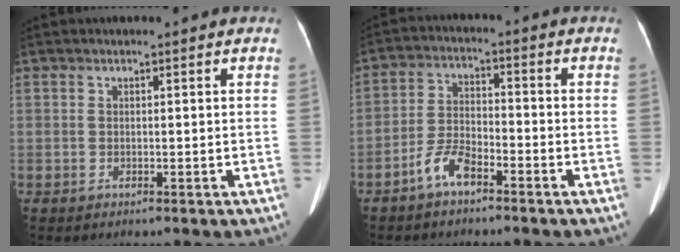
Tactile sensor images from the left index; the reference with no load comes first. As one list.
[{"total": 5.3, "force": [-3.8, 1.6, 3.3], "torque": [-0.078, 0.007, -0.074]}]